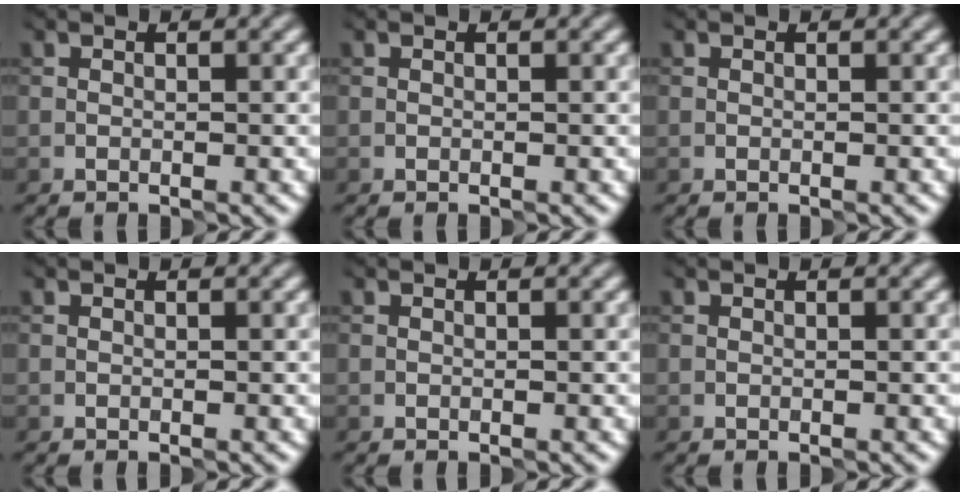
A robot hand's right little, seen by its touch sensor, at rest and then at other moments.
{"total": 0.0}
{"total": 0.0}
{"total": 0.0}
{"total": 0.0}
{"total": 0.0}